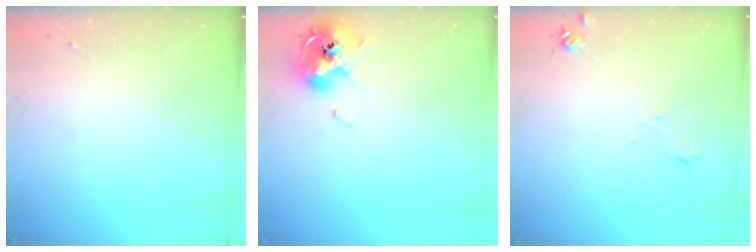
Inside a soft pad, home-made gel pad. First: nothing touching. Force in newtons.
{"total": 12.8, "press": 12.8, "slide": 1.5}
{"total": 8.2, "press": 8.2, "slide": 0.8}